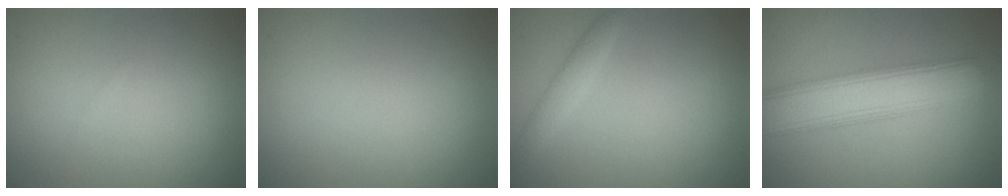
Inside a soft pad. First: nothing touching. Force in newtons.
{"total": 0.0}
{"total": 1.5, "press": 1.5, "slide": 0.1}
{"total": 7.6, "press": 7.6, "slide": 0.2}